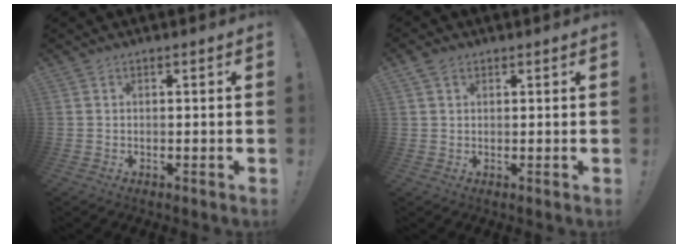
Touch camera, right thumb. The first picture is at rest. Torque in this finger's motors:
{"motor_torque": [0.19, 0.13, 0.51, -0.01, 0.04]}